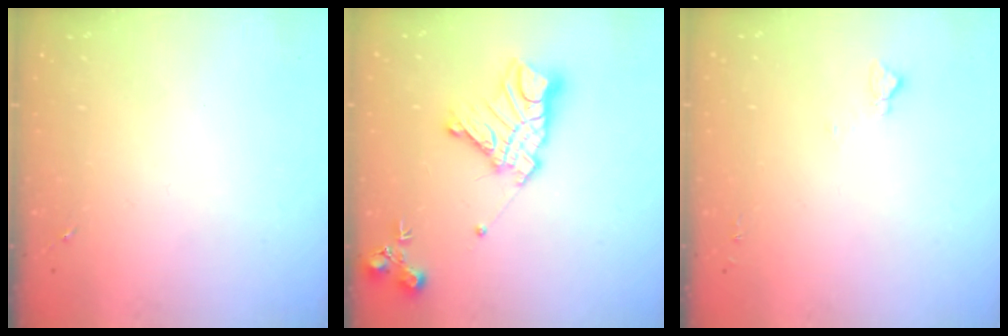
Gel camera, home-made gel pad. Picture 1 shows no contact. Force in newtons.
{"total": 18.2, "press": 18.1, "slide": 1.5}
{"total": 4.4, "press": 4.3, "slide": 0.6}